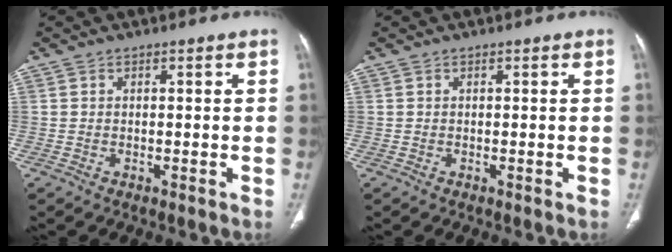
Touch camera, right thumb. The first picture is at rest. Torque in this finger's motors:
{"motor_torque": [0.00, 0.00, 0.00, 0.00, 0.00]}